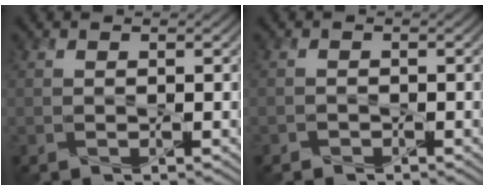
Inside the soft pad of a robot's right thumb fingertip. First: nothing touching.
{"total": 0.8, "force": [-0.7, 0.4, 0.0], "torque": [0.001, -0.002, -0.015]}